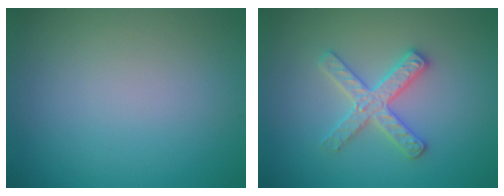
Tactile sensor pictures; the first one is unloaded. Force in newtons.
{"total": 2.9, "press": 2.9, "slide": 0.5}